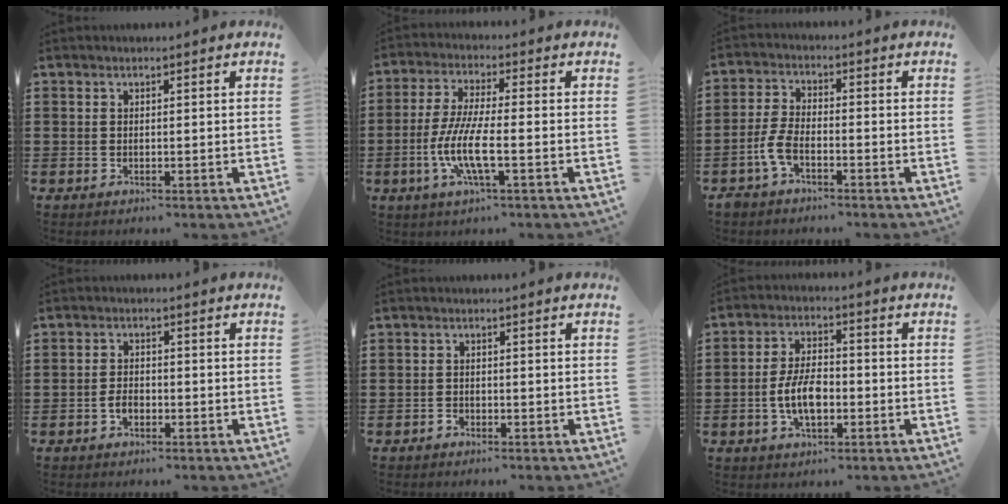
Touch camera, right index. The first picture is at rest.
{"total": 8.1, "force": [-2.6, 1.5, 7.5], "torque": [-0.167, -0.016, -0.058]}
{"total": 4.8, "force": [-2.5, 2.0, 3.5], "torque": [-0.097, -0.005, -0.056]}
{"total": 2.0, "force": [-0.9, 1.1, 1.5], "torque": [-0.030, 0.002, -0.018]}
{"total": 0.8, "force": [-0.7, 0.4, 0.2], "torque": [-0.006, 0.001, -0.015]}
{"total": 7.0, "force": [-1.7, 3.4, 5.8], "torque": [-0.130, -0.001, -0.036]}